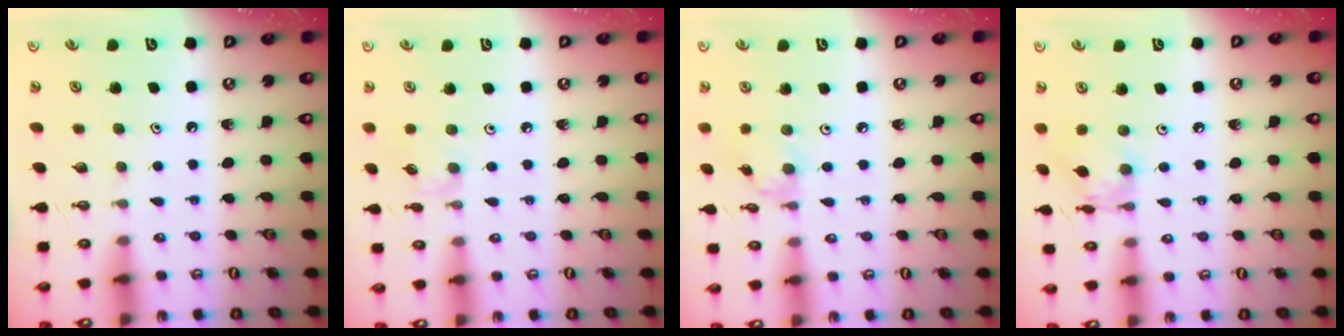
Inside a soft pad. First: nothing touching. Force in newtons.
{"total": 1.7, "press": 1.7, "slide": 0.4}
{"total": 1.8, "press": 1.7, "slide": 0.1}
{"total": 7.5, "press": 7.5, "slide": 0.5}